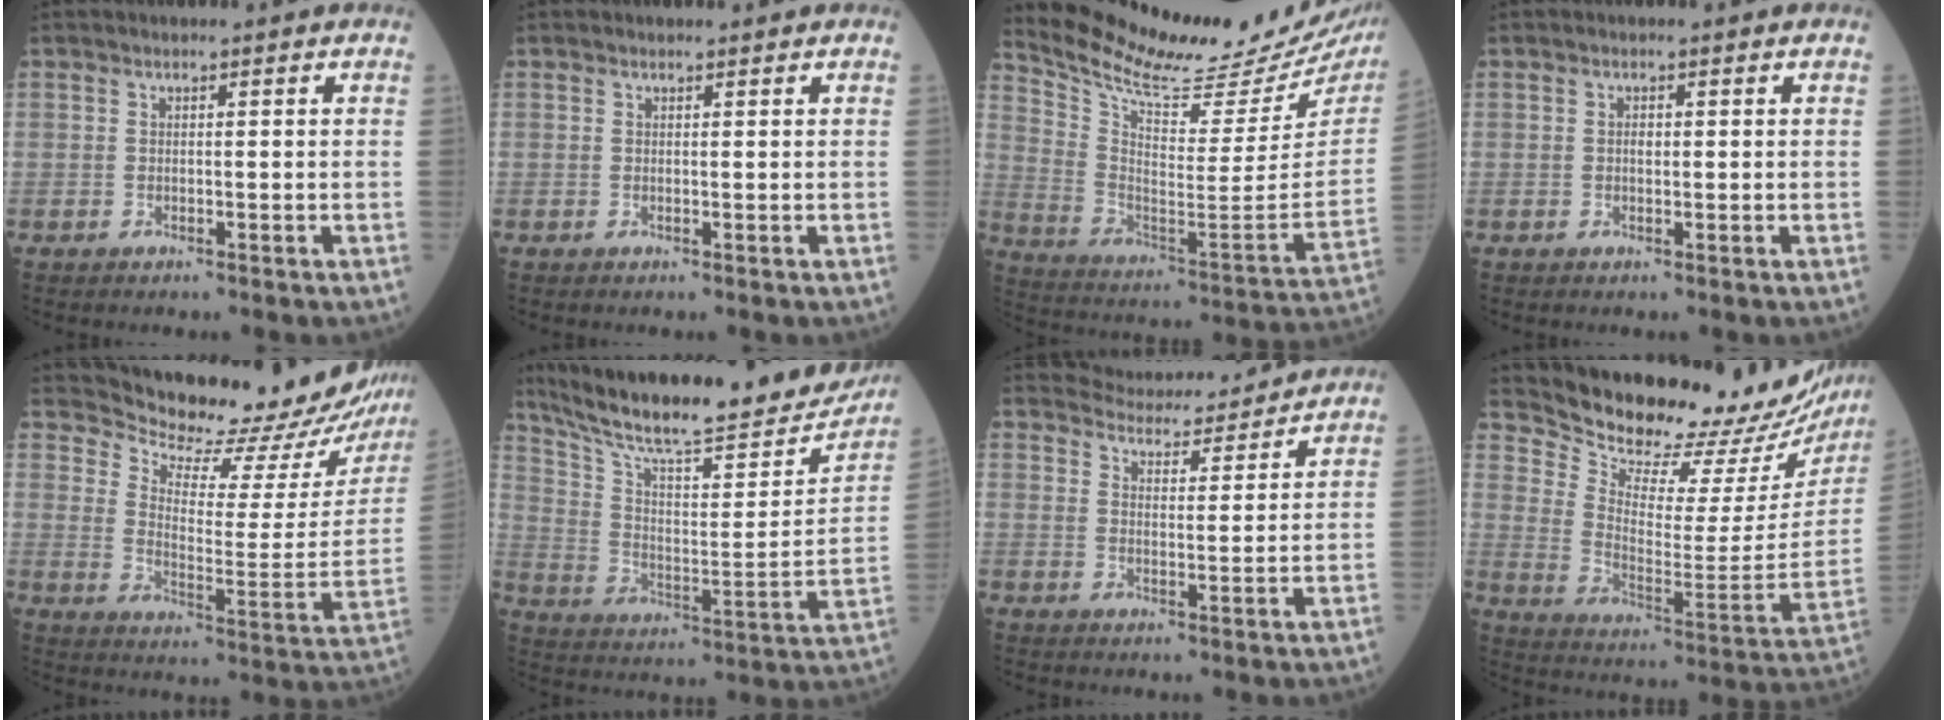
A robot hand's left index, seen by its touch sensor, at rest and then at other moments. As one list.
[{"total": 0.8, "force": [0.8, 0.1, 0.1], "torque": [-0.011, 0.004, 0.012]}, {"total": 24.8, "force": [22.7, 3.4, 9.4], "torque": [-0.168, -0.086, 0.324]}, {"total": 0.7, "force": [0.2, 0.4, 0.6], "torque": [-0.014, 0.000, 0.002]}, {"total": 21.1, "force": [20.6, 2.4, 3.7], "torque": [-0.060, -0.098, 0.260]}, {"total": 27.0, "force": [23.6, 4.4, 12.2], "torque": [-0.203, -0.035, 0.337]}, {"total": 10.8, "force": [10.6, 1.3, 1.6], "torque": [-0.028, 0.005, 0.149]}, {"total": 23.5, "force": [22.1, 3.4, 7.1], "torque": [-0.131, -0.102, 0.301]}]